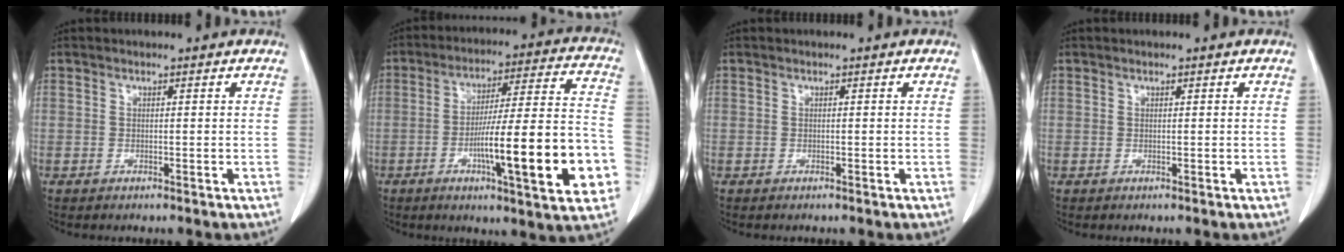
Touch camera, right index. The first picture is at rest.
{"total": 19.9, "force": [-5.9, 2.1, 18.8], "torque": [-0.246, 0.013, -0.082]}
{"total": 0.0}
{"total": 0.0}